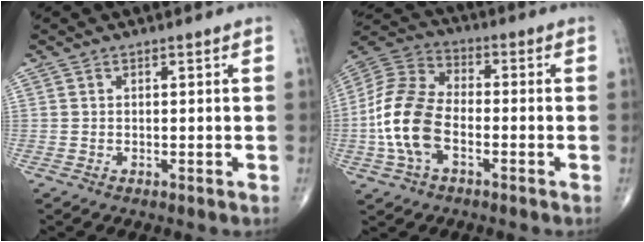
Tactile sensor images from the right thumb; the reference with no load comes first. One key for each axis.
{"total": 13.8, "fx": -3.3, "fy": 8.1, "fz": 10.7, "tx": -0.223, "ty": 0.030, "tz": -0.071}